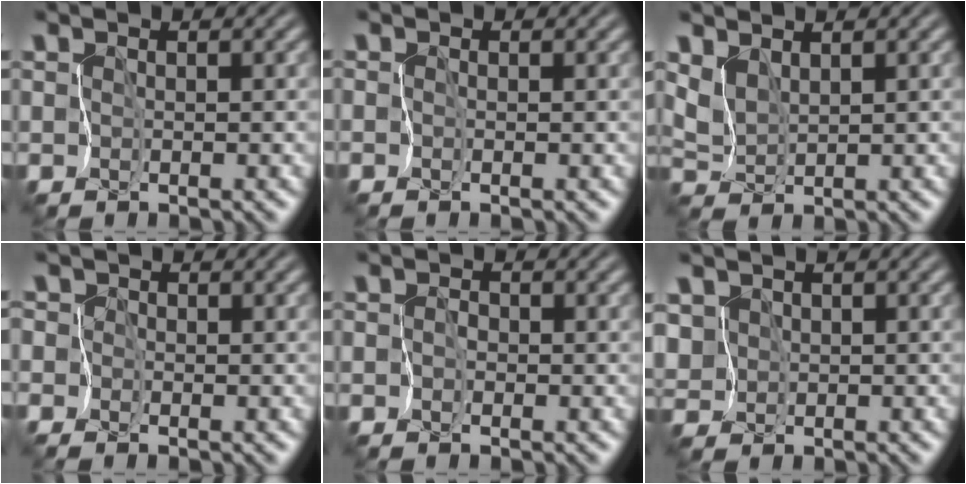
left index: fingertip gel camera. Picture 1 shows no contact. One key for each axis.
{"total": 0.0}
{"total": 1.9, "fx": 1.7, "fy": 0.5, "fz": 0.8, "tx": -0.025, "ty": 0.003, "tz": 0.036}
{"total": 3.9, "fx": 0.7, "fy": 3.6, "fz": 1.4, "tx": -0.019, "ty": 0.035, "tz": -0.030}
{"total": 0.8, "fx": -0.4, "fy": 0.6, "fz": 0.2, "tx": 0.016, "ty": 0.003, "tz": -0.009}
{"total": 2.1, "fx": 0.4, "fy": 2.0, "fz": 0.8, "tx": -0.022, "ty": 0.006, "tz": 0.012}